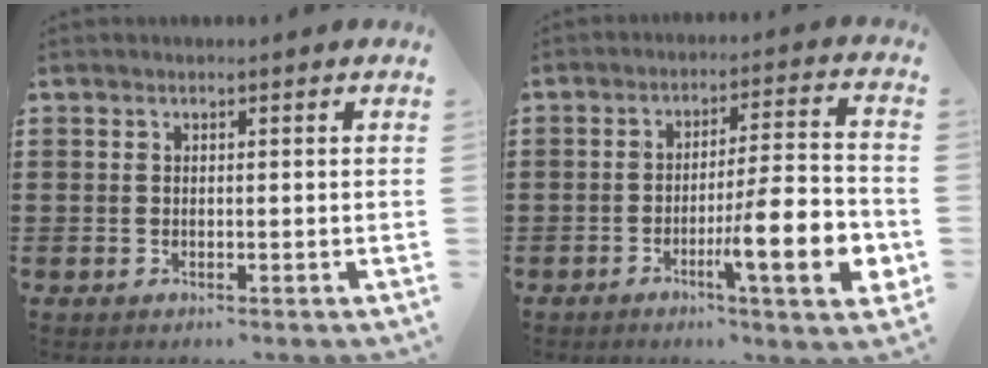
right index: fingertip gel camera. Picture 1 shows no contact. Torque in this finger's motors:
{"motor_torque": [2.14, 0.00, 0.44, 0.15]}